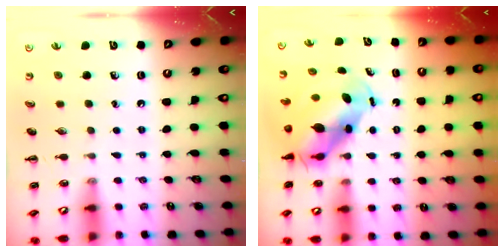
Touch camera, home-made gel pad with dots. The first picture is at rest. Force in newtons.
{"total": 6.8, "press": 6.6, "slide": 1.6}